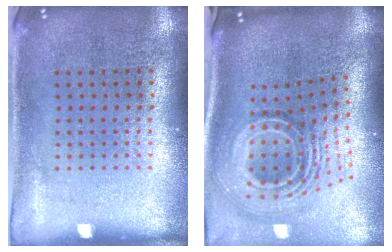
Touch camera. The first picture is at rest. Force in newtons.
{"total": 2.6, "press": 1.7, "slide": 2.0}